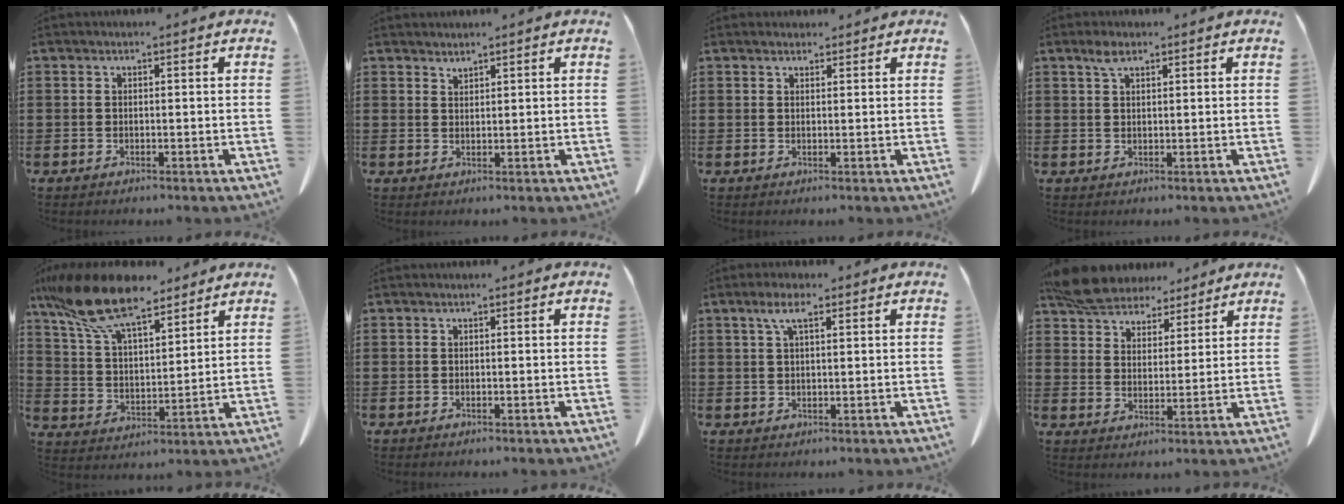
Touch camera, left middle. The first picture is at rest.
{"total": 1.4, "force": [1.4, 0.0, 0.0], "torque": [-0.003, -0.003, 0.027]}
{"total": 1.4, "force": [1.3, 0.5, 0.1], "torque": [0.002, -0.001, 0.024]}
{"total": 2.3, "force": [1.4, 0.8, 1.7], "torque": [-0.037, 0.004, 0.024]}
{"total": 13.2, "force": [10.0, 3.4, 7.8], "torque": [-0.187, -0.033, 0.181]}
{"total": 0.0}
{"total": 4.0, "force": [1.9, 1.1, 3.3], "torque": [-0.070, 0.008, 0.032]}
{"total": 7.7, "force": [7.0, 2.6, 1.9], "torque": [-0.068, -0.015, 0.134]}